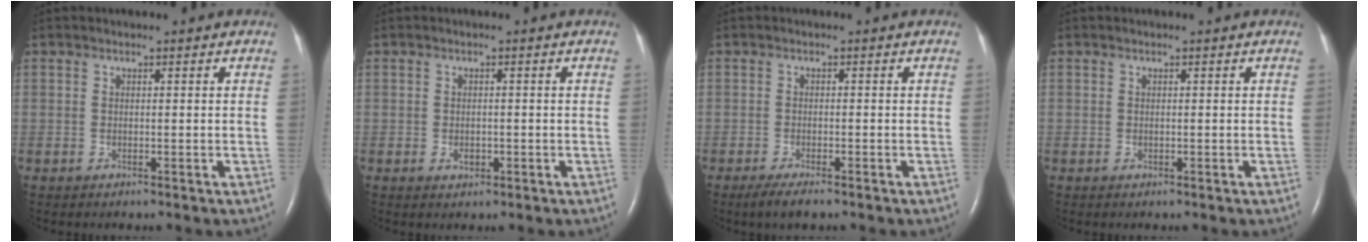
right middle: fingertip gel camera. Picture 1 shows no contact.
{"total": 1.4, "force": [-0.5, 1.0, 0.9], "torque": [-0.015, 0.001, -0.003]}
{"total": 3.2, "force": [-2.3, 0.6, 2.1], "torque": [-0.045, -0.008, -0.040]}
{"total": 0.0}